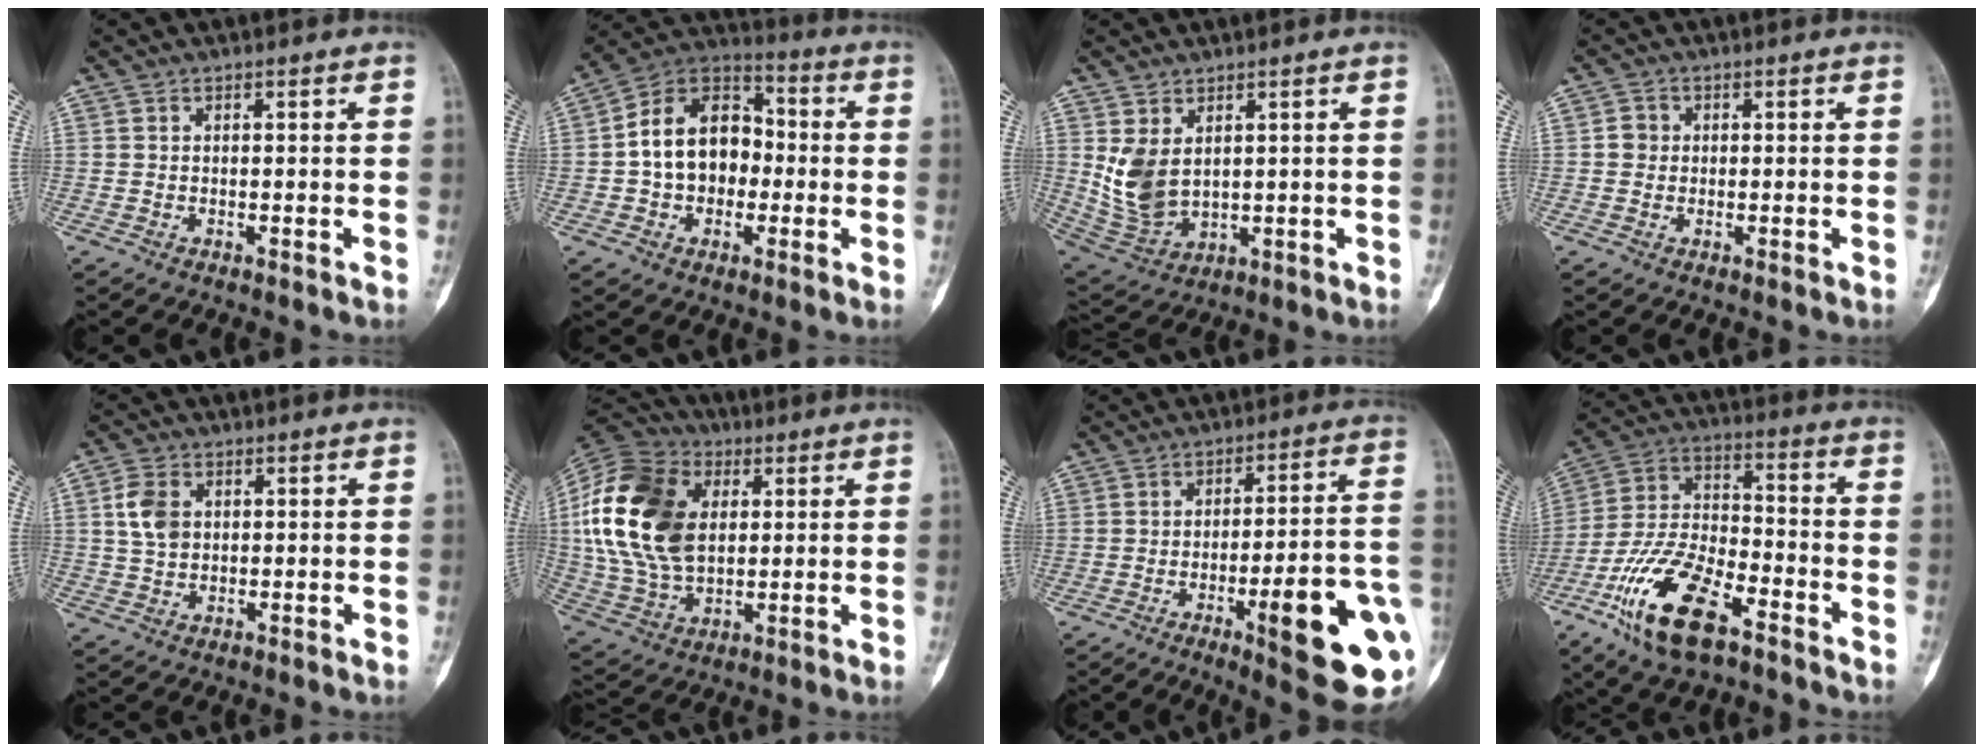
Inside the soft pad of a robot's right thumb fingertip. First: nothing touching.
{"total": 15.2, "force": [-0.6, 11.2, 10.2], "torque": [-0.138, 0.039, -0.020]}
{"total": 8.9, "force": [2.1, 5.8, 6.4], "torque": [-0.122, -0.018, 0.067]}
{"total": 2.2, "force": [0.0, 2.1, 0.7], "torque": [0.000, 0.006, -0.002]}
{"total": 5.8, "force": [1.2, 4.2, 3.8], "torque": [-0.070, 0.000, 0.021]}
{"total": 24.1, "force": [4.4, 16.3, 17.1], "torque": [-0.343, 0.000, 0.081]}
{"total": 20.1, "force": [-6.4, 4.4, 18.5], "torque": [-0.202, 0.018, -0.074]}
{"total": 17.8, "force": [-9.8, 7.5, 12.7], "torque": [-0.245, 0.051, -0.186]}